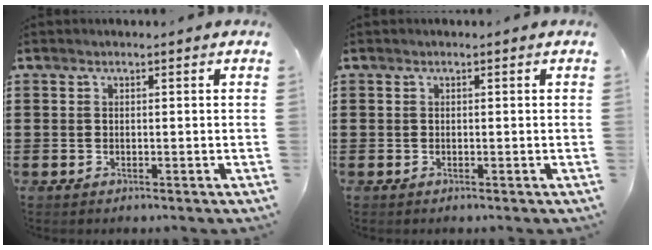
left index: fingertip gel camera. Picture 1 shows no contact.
{"total": 0.0}